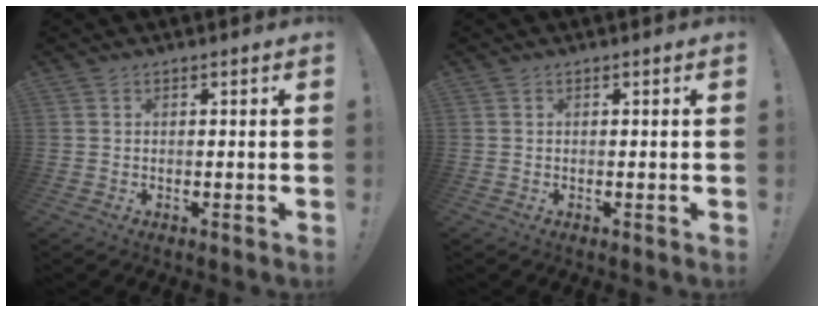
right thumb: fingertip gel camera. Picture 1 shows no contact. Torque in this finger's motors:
{"motor_torque": [0.00, 0.00, -0.05, 0.05, 0.04]}